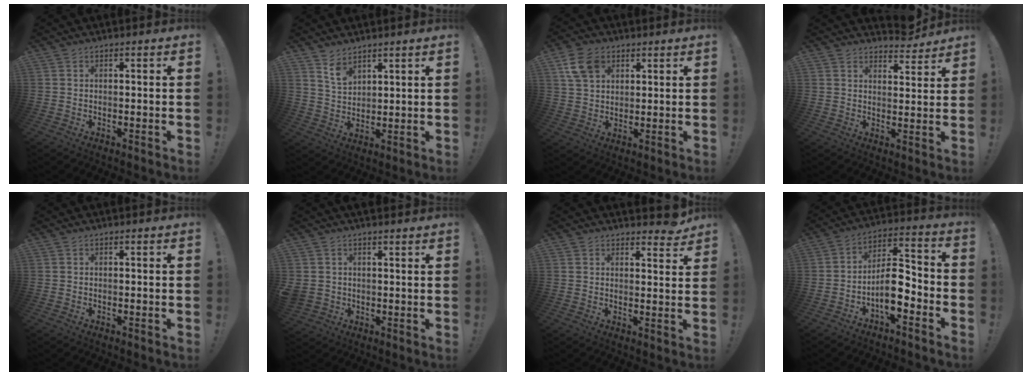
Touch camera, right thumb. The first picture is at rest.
{"total": 6.5, "force": [4.9, 3.6, 2.3], "torque": [-0.032, -0.034, 0.091]}
{"total": 10.1, "force": [4.8, 7.3, 5.1], "torque": [-0.090, -0.010, 0.094]}
{"total": 5.8, "force": [5.3, 1.8, 1.3], "torque": [-0.007, -0.042, 0.095]}
{"total": 0.0}
{"total": 3.6, "force": [2.1, 2.9, 0.4], "torque": [-0.004, -0.012, 0.043]}
{"total": 4.0, "force": [3.4, 1.8, 1.2], "torque": [-0.003, -0.024, 0.061]}
{"total": 11.0, "force": [-4.9, 4.6, 8.8], "torque": [-0.148, 0.021, -0.086]}